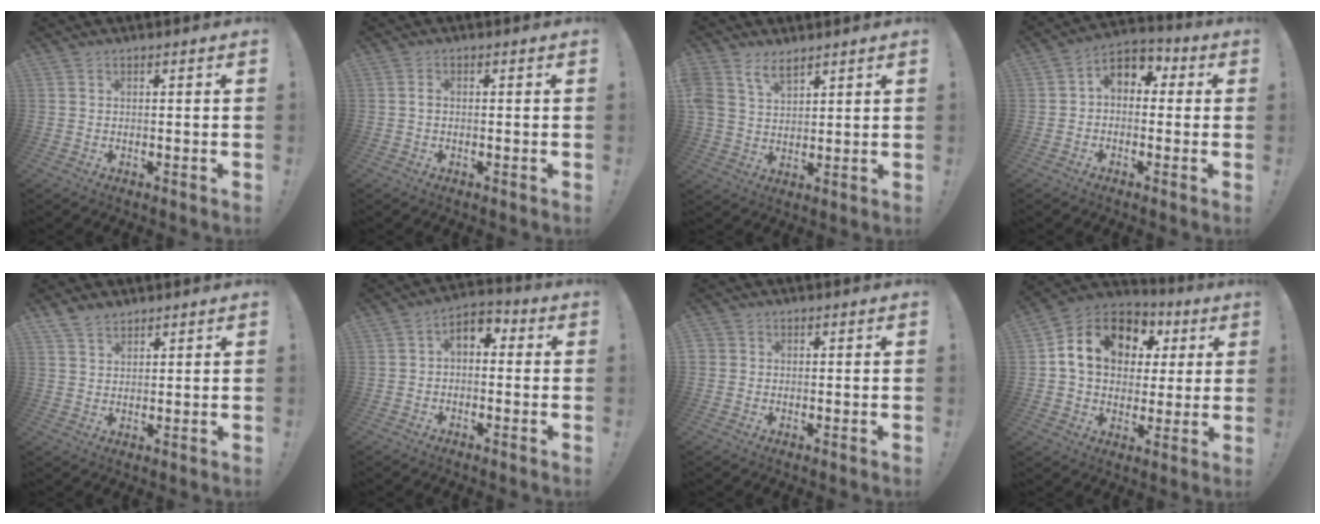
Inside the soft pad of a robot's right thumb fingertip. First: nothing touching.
{"total": 0.8, "force": [-0.3, 0.4, 0.6], "torque": [-0.016, 0.005, -0.006]}
{"total": 7.2, "force": [5.1, 3.8, 3.2], "torque": [-0.064, -0.020, 0.100]}
{"total": 6.1, "force": [0.0, 5.0, 3.5], "torque": [-0.060, 0.013, 0.006]}
{"total": 4.3, "force": [3.5, 2.1, 1.5], "torque": [-0.030, -0.018, 0.066]}
{"total": 4.3, "force": [-1.5, 3.1, 2.6], "torque": [-0.034, 0.015, -0.025]}
{"total": 1.5, "force": [0.0, 1.5, 0.3], "torque": [-0.004, 0.005, 0.000]}
{"total": 14.9, "force": [5.2, 11.5, 7.8], "torque": [-0.122, -0.017, 0.104]}